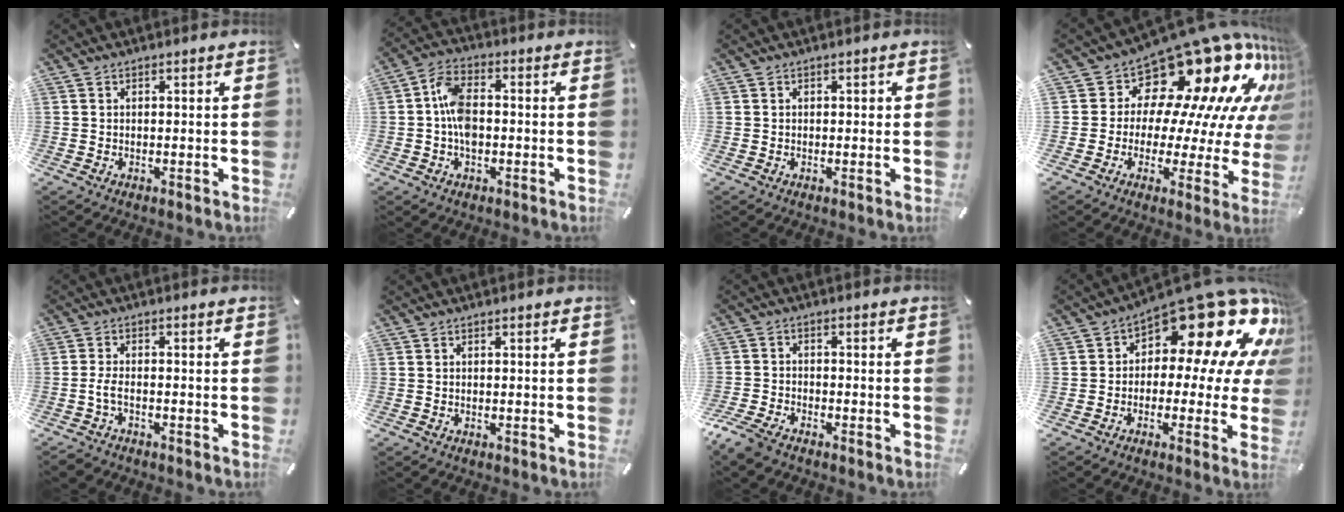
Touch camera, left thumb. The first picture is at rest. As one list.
[{"total": 7.1, "force": [-1.0, 4.2, 5.7], "torque": [-0.118, 0.009, -0.019]}, {"total": 0.8, "force": [0.0, 0.7, 0.4], "torque": [-0.008, 0.005, -0.002]}, {"total": 20.1, "force": [13.9, 10.0, 10.5], "torque": [-0.138, -0.138, 0.231]}, {"total": 3.6, "force": [-1.7, 1.6, 2.7], "torque": [-0.067, 0.003, -0.036]}, {"total": 0.0}, {"total": 4.7, "force": [-3.9, 1.6, 2.0], "torque": [-0.064, 0.006, -0.082]}, {"total": 20.1, "force": [10.0, 9.5, 14.6], "torque": [-0.199, -0.077, 0.165]}]